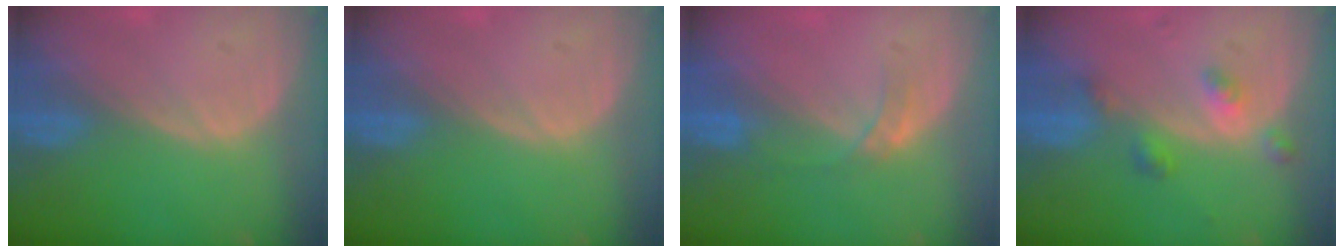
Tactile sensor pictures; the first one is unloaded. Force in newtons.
{"total": 0.0}
{"total": 3.0, "press": 2.7, "slide": 1.3}
{"total": 4.4, "press": 4.0, "slide": 2.0}